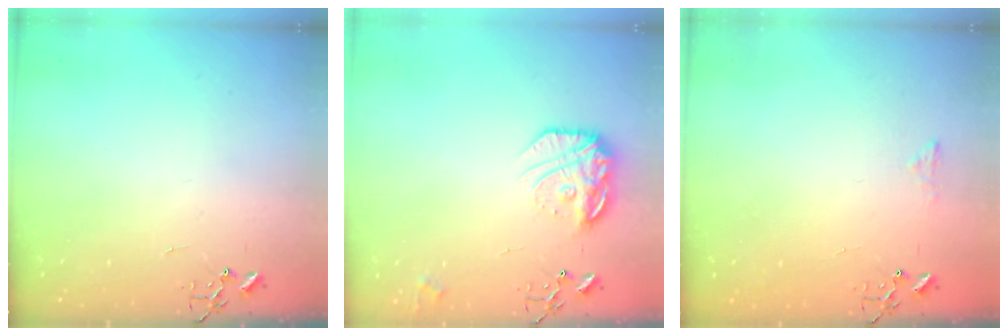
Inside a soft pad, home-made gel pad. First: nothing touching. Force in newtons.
{"total": 16.4, "press": 16.3, "slide": 1.3}
{"total": 5.9, "press": 5.9, "slide": 0.8}